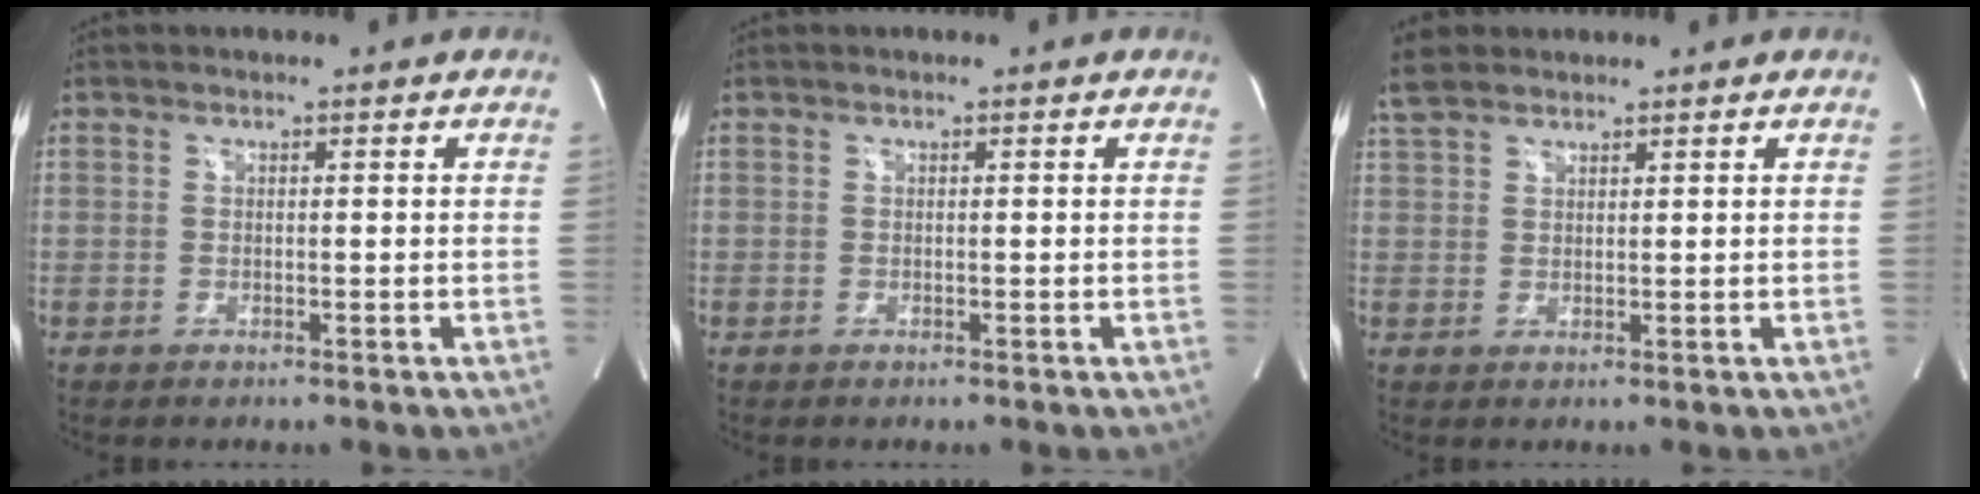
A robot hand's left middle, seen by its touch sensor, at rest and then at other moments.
{"total": 0.0}
{"total": 4.5, "force": [3.7, 1.9, 1.7], "torque": [-0.047, 0.019, 0.077]}